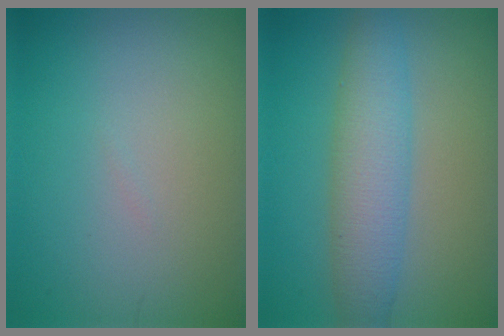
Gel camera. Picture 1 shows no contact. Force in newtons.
{"total": 5.1, "press": 5.1, "slide": 0.0}